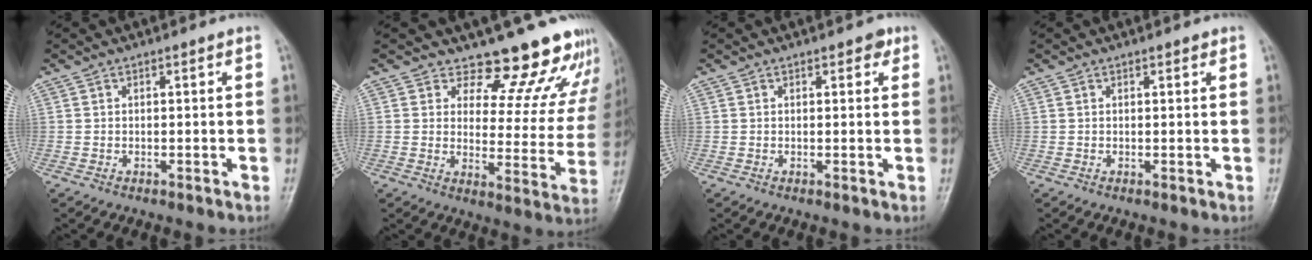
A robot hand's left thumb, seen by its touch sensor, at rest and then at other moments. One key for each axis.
{"total": 16.1, "fx": 14.6, "fy": 5.8, "fz": 3.4, "tx": 0.018, "ty": -0.125, "tz": 0.166}
{"total": 1.9, "fx": 1.0, "fy": 1.2, "fz": 1.0, "tx": 0.004, "ty": -0.002, "tz": 0.010}
{"total": 1.0, "fx": 0.6, "fy": 0.5, "fz": 0.5, "tx": 0.002, "ty": -0.002, "tz": 0.006}